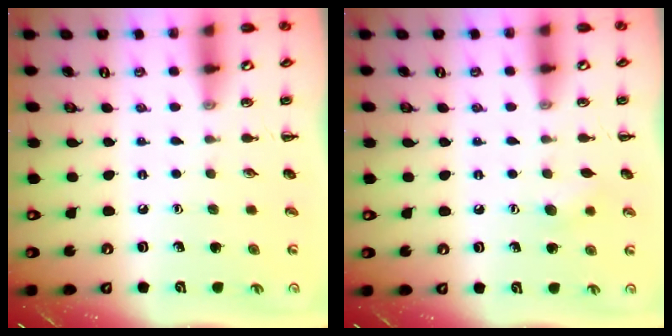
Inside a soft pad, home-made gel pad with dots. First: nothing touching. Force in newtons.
{"total": 6.3, "press": 6.0, "slide": 1.7}